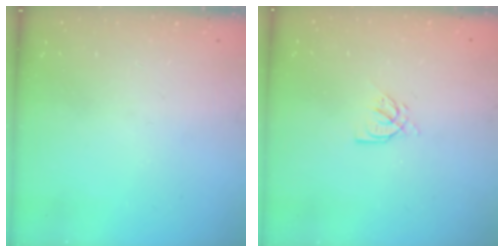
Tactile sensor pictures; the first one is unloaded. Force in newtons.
{"total": 4.2, "press": 4.2, "slide": 0.2}